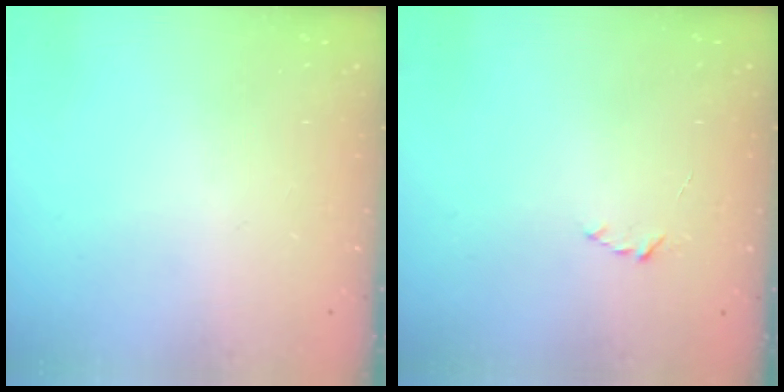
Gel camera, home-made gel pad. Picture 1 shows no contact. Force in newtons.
{"total": 1.9, "press": 1.9, "slide": 0.2}